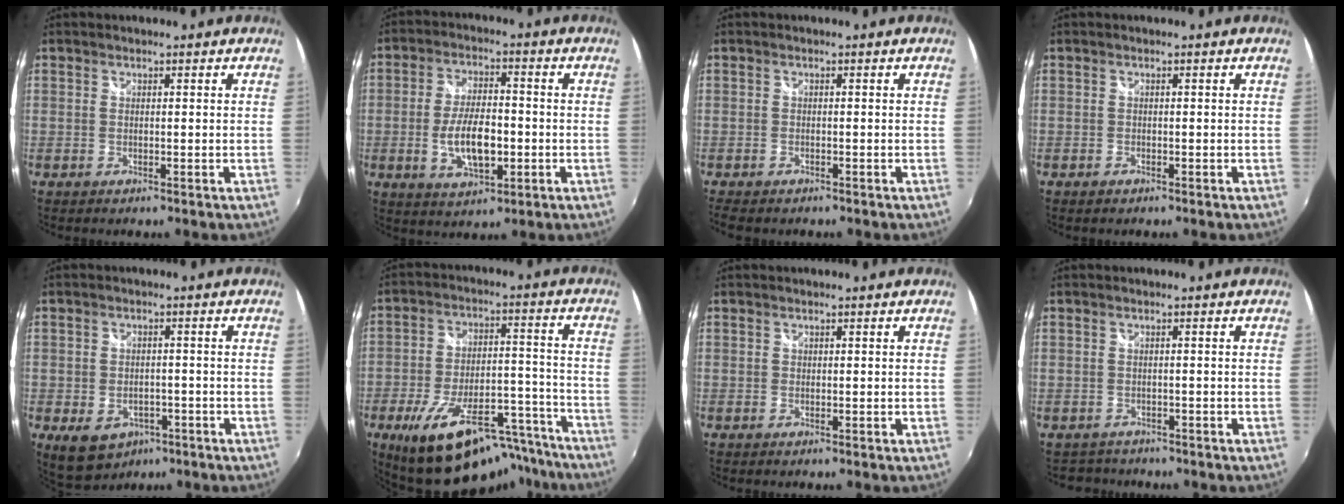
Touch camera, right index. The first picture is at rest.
{"total": 10.1, "force": [-2.2, 4.4, 8.8], "torque": [-0.170, 0.000, -0.032]}
{"total": 4.0, "force": [-3.1, 1.7, 1.8], "torque": [-0.048, -0.017, -0.053]}
{"total": 0.8, "force": [-0.6, 0.5, 0.3], "torque": [-0.008, 0.001, -0.007]}
{"total": 9.9, "force": [-4.9, 7.0, 4.9], "torque": [-0.109, -0.012, -0.062]}
{"total": 23.5, "force": [-17.1, 9.0, 13.3], "torque": [-0.222, 0.007, -0.229]}
{"total": 0.0}
{"total": 2.8, "force": [-2.3, 1.6, -0.2], "torque": [-0.007, 0.003, -0.038]}